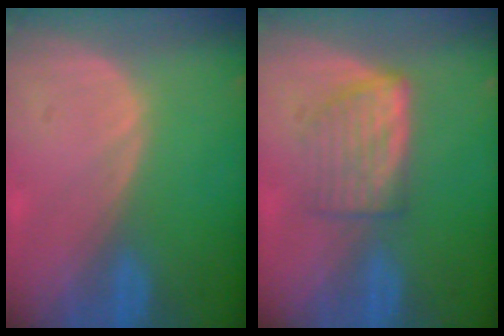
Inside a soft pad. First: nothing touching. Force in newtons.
{"total": 5.9, "press": 5.4, "slide": 2.4}